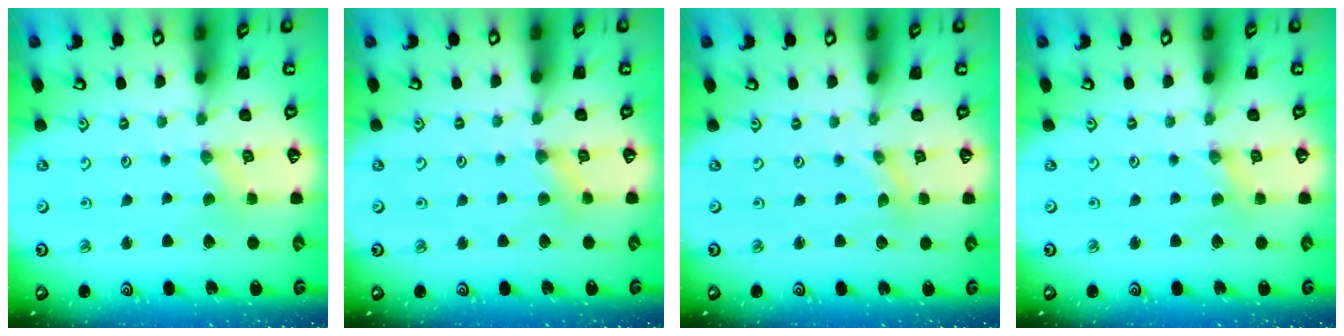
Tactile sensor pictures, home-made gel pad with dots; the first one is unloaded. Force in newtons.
{"total": 3.3, "press": 3.3, "slide": 0.4}
{"total": 0.0}
{"total": 0.8, "press": 0.8, "slide": 0.1}